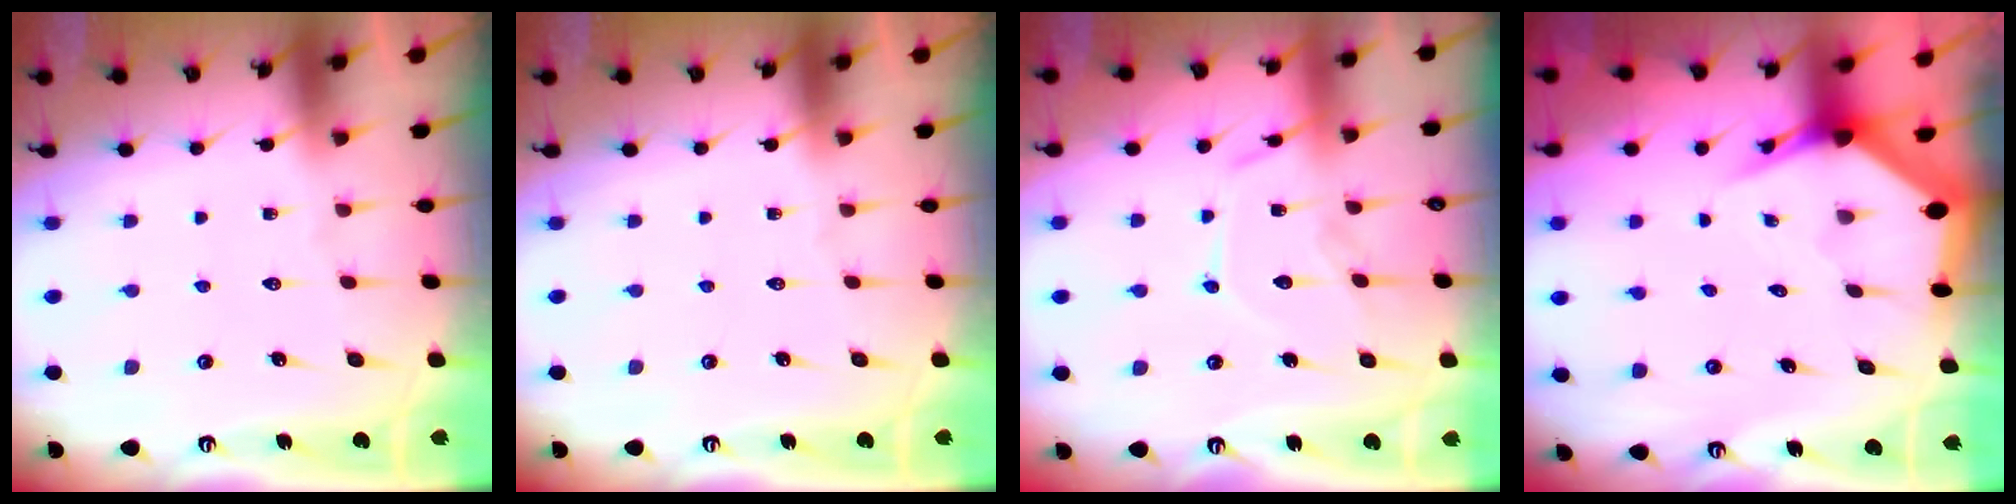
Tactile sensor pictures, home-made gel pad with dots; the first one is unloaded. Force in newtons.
{"total": 0.0}
{"total": 12.0, "press": 12.0, "slide": 0.8}
{"total": 3.7, "press": 3.6, "slide": 0.3}